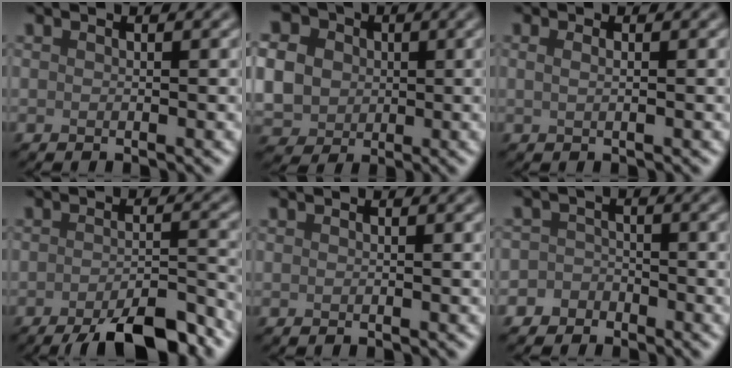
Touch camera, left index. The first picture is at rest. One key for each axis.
{"total": 11.1, "fx": 1.7, "fy": 9.6, "fz": 5.4, "tx": -0.135, "ty": 0.015, "tz": 0.015}
{"total": 1.5, "fx": 0.6, "fy": 0.7, "fz": 1.1, "tx": -0.010, "ty": -0.002, "tz": -0.002}
{"total": 7.6, "fx": -5.2, "fy": 2.0, "fz": 5.2, "tx": -0.073, "ty": -0.001, "tz": -0.080}
{"total": 0.0}
{"total": 2.6, "fx": -1.7, "fy": 2.1, "fz": 0.0, "tx": 0.038, "ty": 0.006, "tz": -0.040}